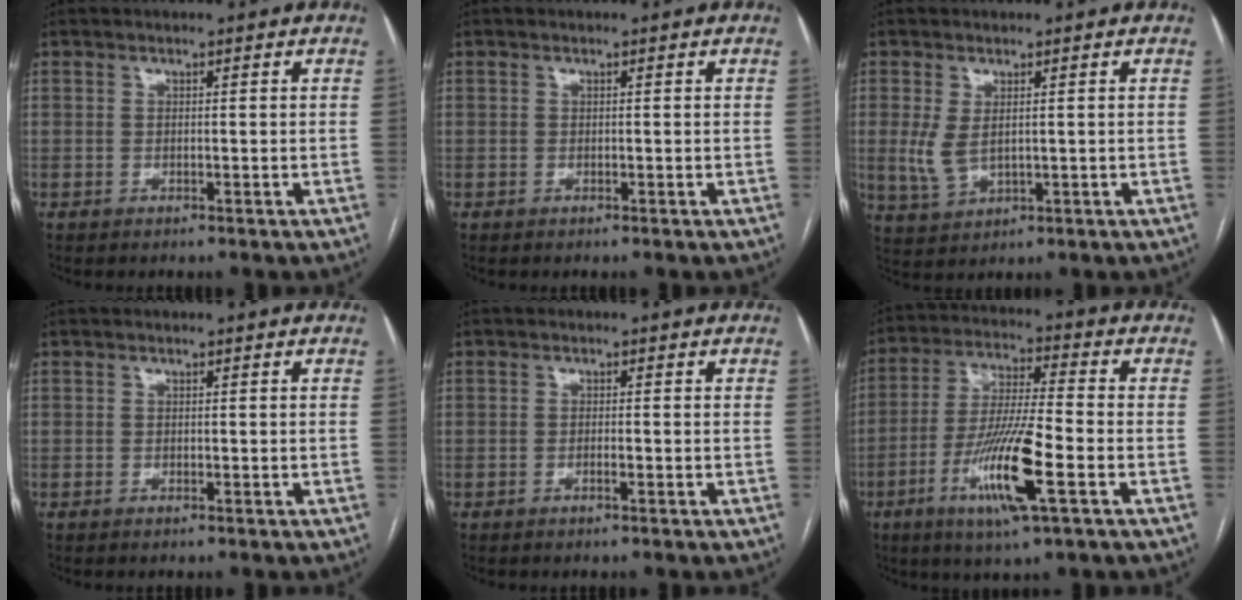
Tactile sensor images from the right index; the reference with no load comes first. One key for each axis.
{"total": 0.0}
{"total": 4.3, "fx": 0.5, "fy": 2.2, "fz": 3.6, "tx": -0.086, "ty": -0.002, "tz": 0.020}
{"total": 0.0}
{"total": 1.0, "fx": -0.5, "fy": 0.0, "fz": 0.9, "tx": -0.019, "ty": 0.000, "tz": -0.009}
{"total": 13.3, "fx": -5.0, "fy": 0.8, "fz": 12.4, "tx": -0.242, "ty": -0.019, "tz": -0.092}